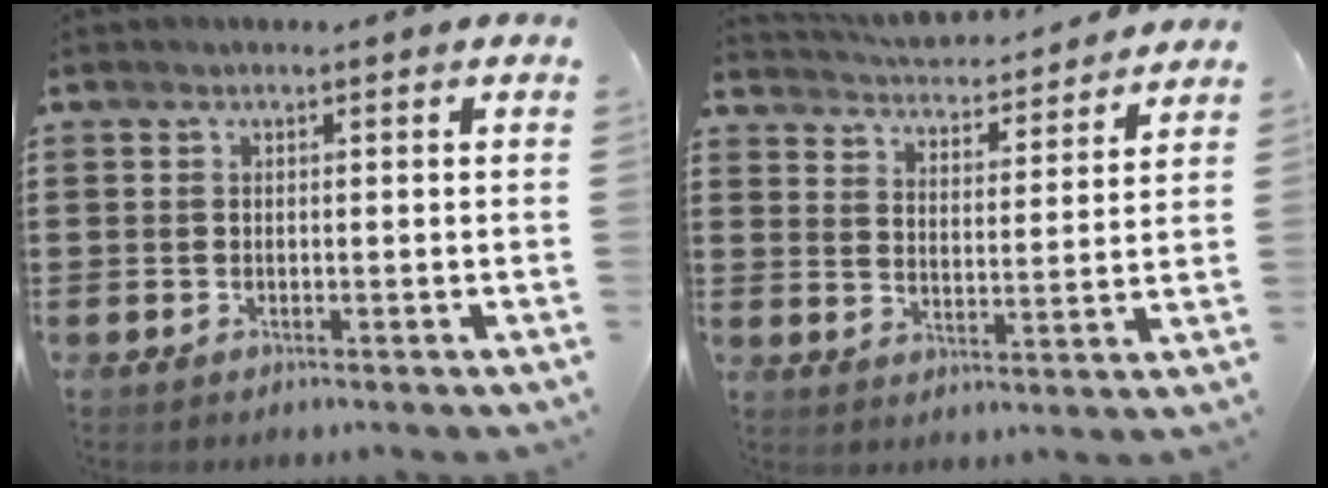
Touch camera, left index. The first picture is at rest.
{"total": 3.5, "force": [3.5, -0.1, -0.1], "torque": [-0.020, -0.034, 0.052]}